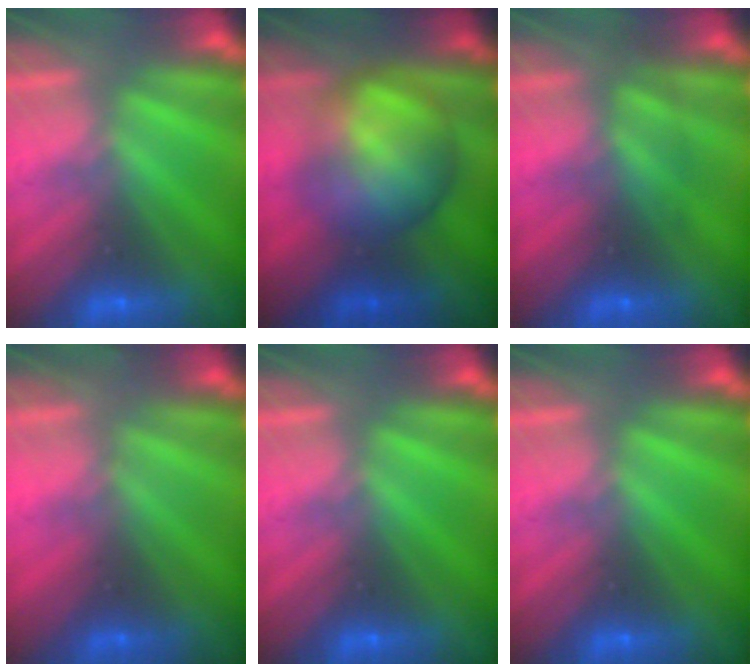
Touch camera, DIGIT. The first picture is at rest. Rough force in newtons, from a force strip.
{"total": 7.6}
{"total": 2.4}
{"total": 4.7}
{"total": 0.0}
{"total": 0.0}